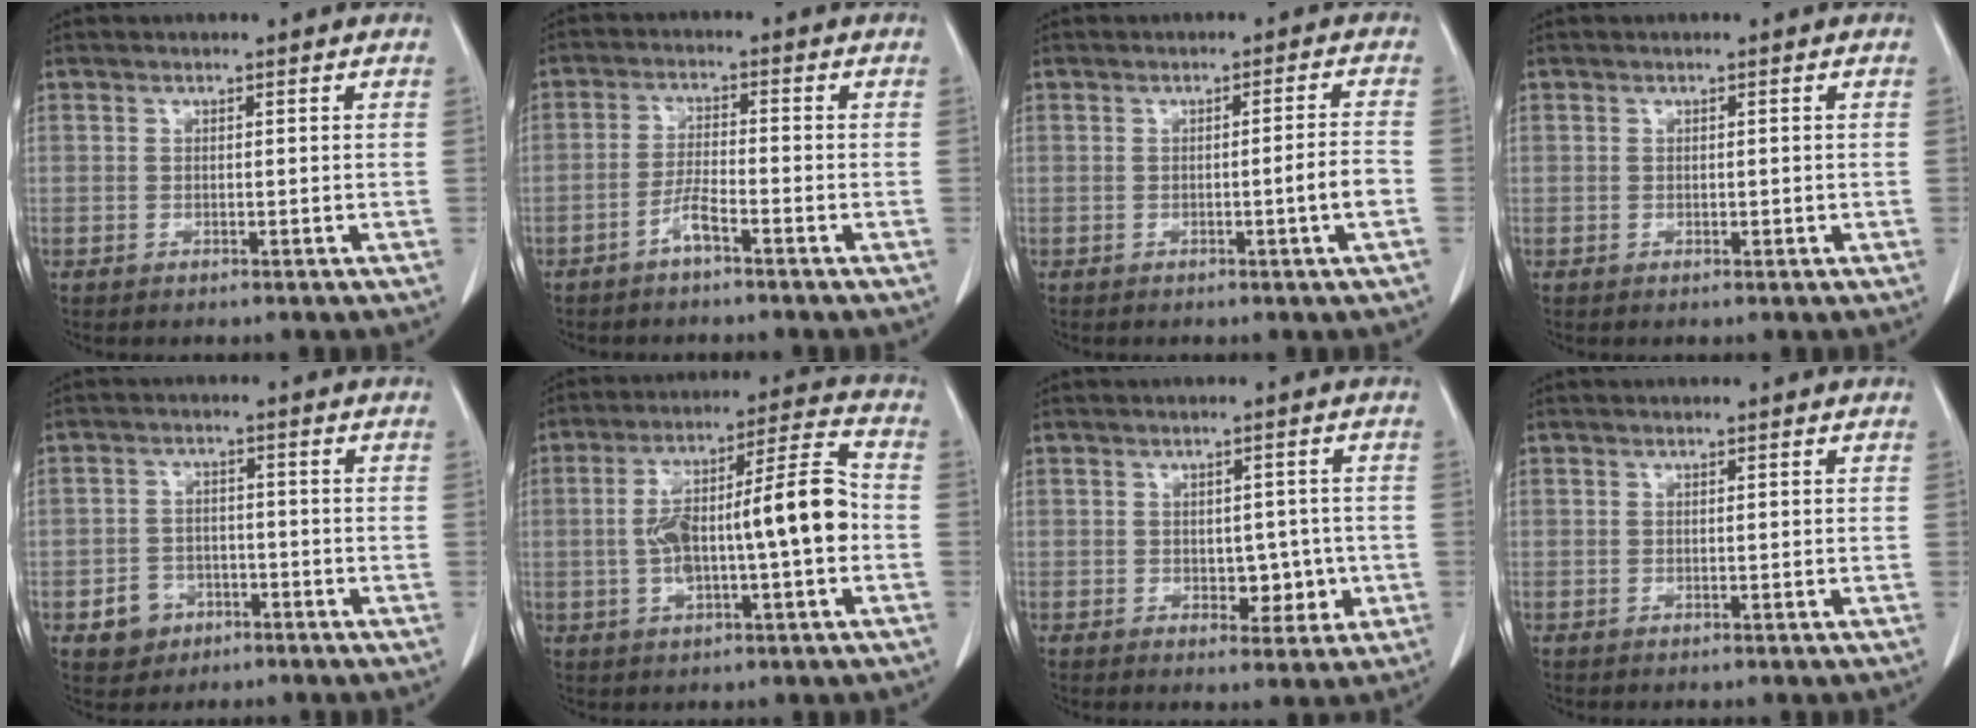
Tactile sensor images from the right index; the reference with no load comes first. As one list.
[{"total": 3.4, "force": [-2.3, 0.2, 2.5], "torque": [-0.052, 0.006, -0.044]}, {"total": 3.8, "force": [-1.3, -0.7, 3.5], "torque": [-0.048, -0.002, -0.022]}, {"total": 0.5, "force": [0.0, 0.4, 0.4], "torque": [-0.007, -0.001, 0.000]}, {"total": 4.6, "force": [-2.2, 3.9, 1.1], "torque": [-0.017, 0.012, -0.028]}, {"total": 15.0, "force": [-1.4, 2.5, 14.7], "torque": [-0.250, 0.032, -0.020]}, {"total": 4.6, "force": [-0.7, 2.9, 3.5], "torque": [-0.034, 0.007, -0.001]}, {"total": 0.0}]